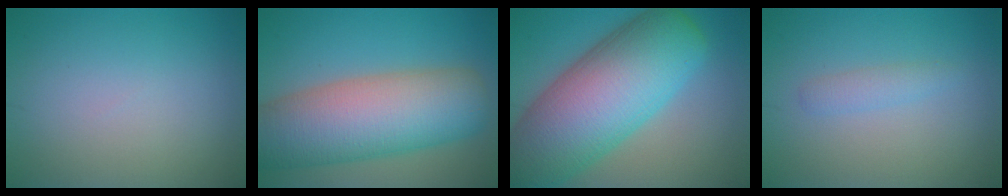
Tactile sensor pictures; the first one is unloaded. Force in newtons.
{"total": 12.0, "press": 12.0, "slide": 0.6}
{"total": 15.0, "press": 15.0, "slide": 0.5}
{"total": 1.3, "press": 1.3, "slide": 0.0}